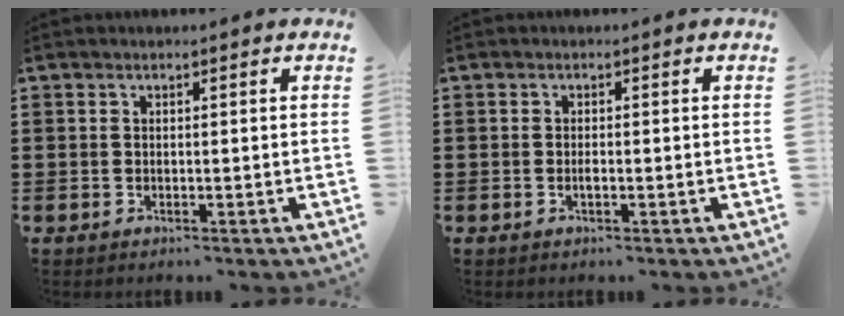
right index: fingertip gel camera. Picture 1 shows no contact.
{"total": 0.8, "force": [-0.3, 0.2, 0.7], "torque": [-0.014, -0.003, -0.004]}